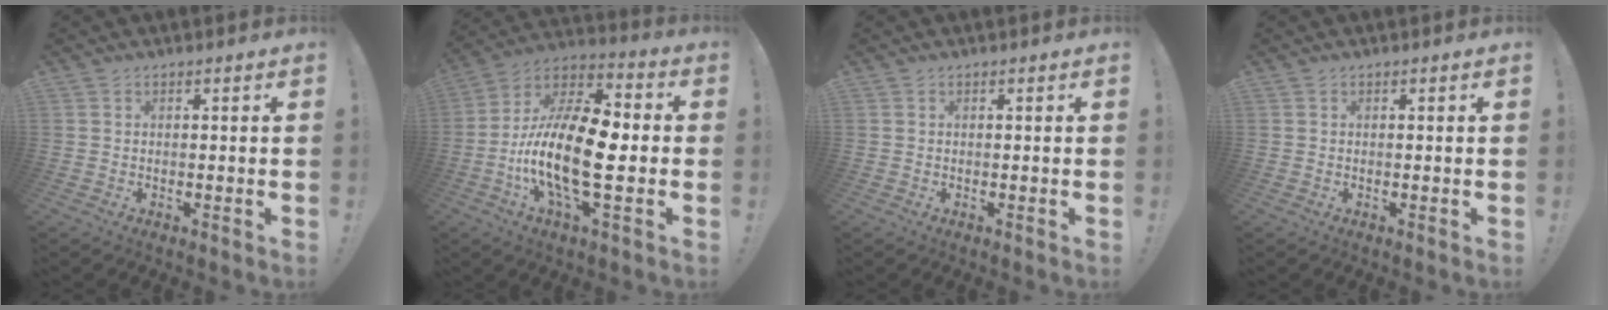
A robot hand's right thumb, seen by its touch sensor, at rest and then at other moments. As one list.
[{"total": 21.8, "force": [-4.2, 8.5, 19.7], "torque": [-0.400, 0.015, -0.072]}, {"total": 0.0}, {"total": 0.0}]